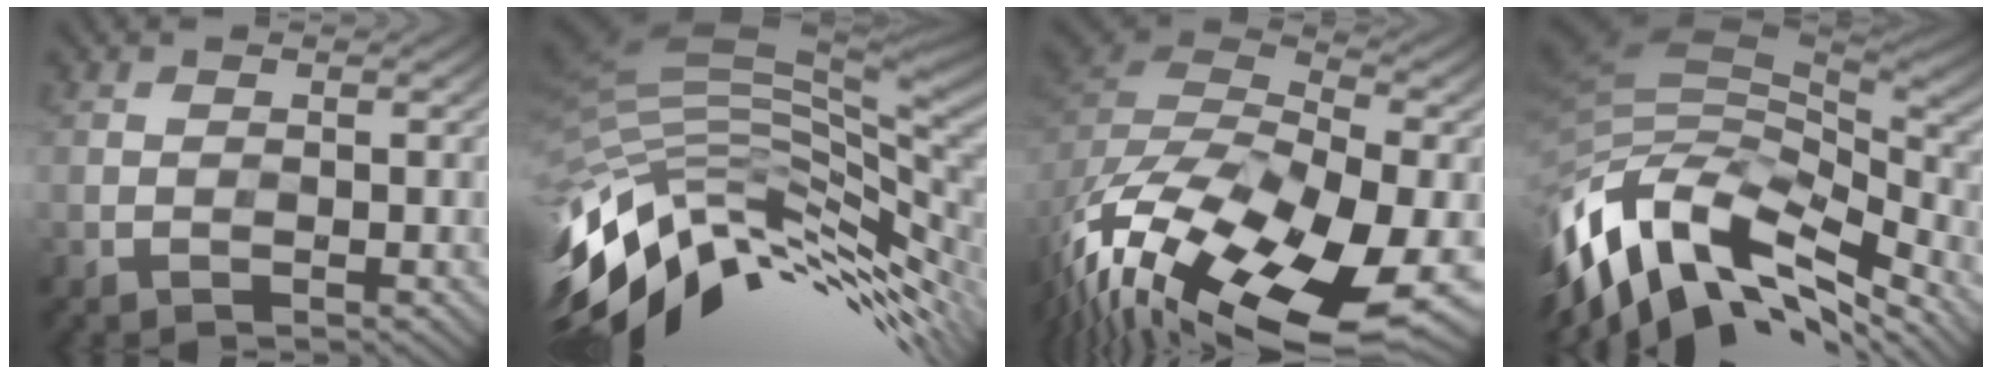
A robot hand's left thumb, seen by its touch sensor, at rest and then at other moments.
{"total": 16.9, "force": [-5.7, 6.5, 14.6], "torque": [-0.287, -0.019, -0.097]}
{"total": 18.9, "force": [-11.1, 8.2, 12.9], "torque": [-0.277, -0.042, -0.159]}
{"total": 15.2, "force": [-8.8, 7.4, 10.0], "torque": [-0.240, -0.019, -0.155]}